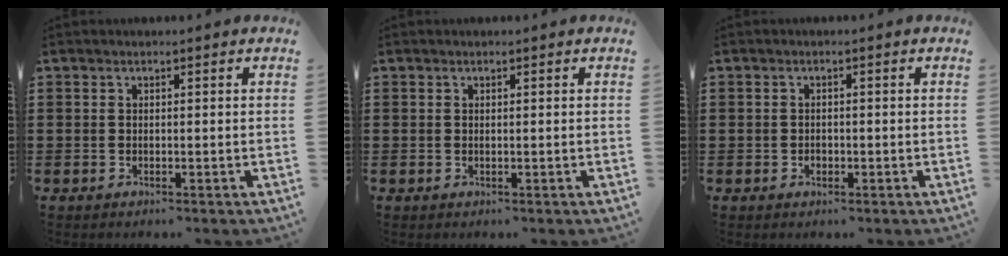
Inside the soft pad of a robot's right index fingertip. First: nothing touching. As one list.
[{"total": 0.0}, {"total": 1.0, "force": [-0.5, 0.8, 0.2], "torque": [-0.006, 0.003, -0.011]}]